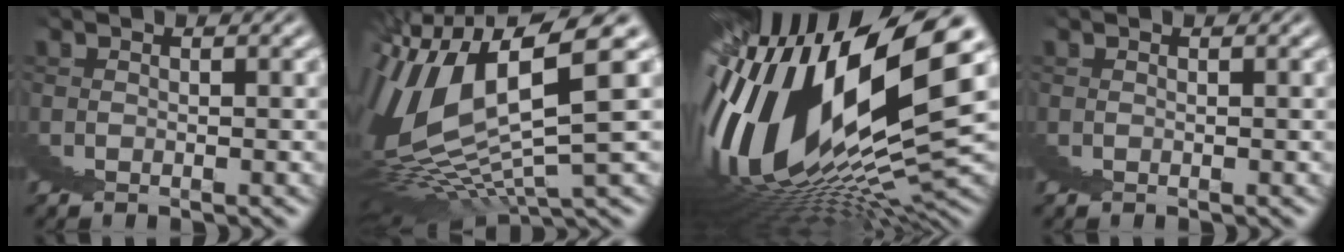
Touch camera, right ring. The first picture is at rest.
{"total": 6.9, "force": [2.9, 0.8, 6.2], "torque": [-0.114, 0.015, 0.043]}
{"total": 16.5, "force": [1.4, 6.9, 14.9], "torque": [-0.212, 0.020, 0.023]}
{"total": 0.0}